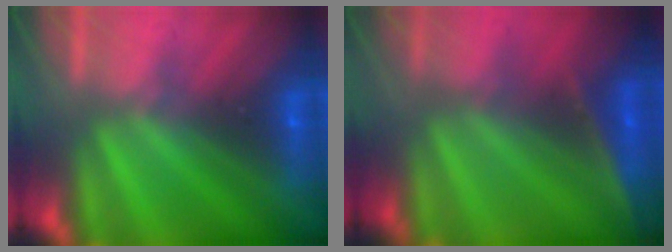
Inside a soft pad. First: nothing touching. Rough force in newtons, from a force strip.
{"total": 2.8}